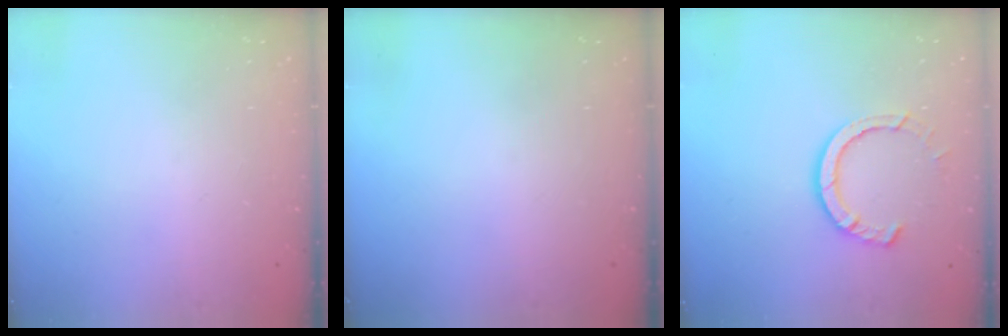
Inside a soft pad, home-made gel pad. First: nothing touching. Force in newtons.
{"total": 0.0}
{"total": 8.5, "press": 8.4, "slide": 1.0}